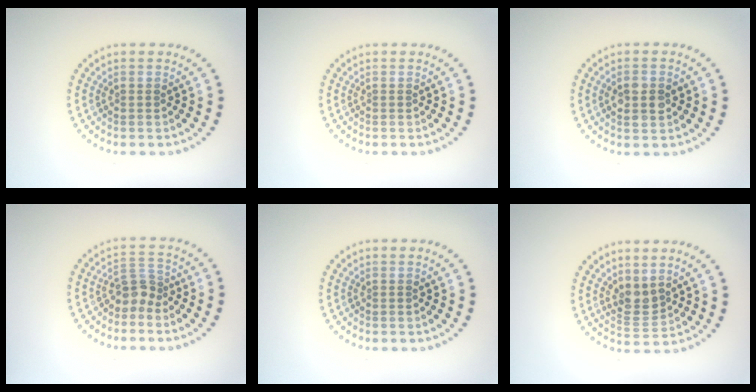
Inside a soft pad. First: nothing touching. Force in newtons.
{"total": 0.0}
{"total": 2.4, "press": 2.4, "slide": 0.1}
{"total": 2.3, "press": 1.8, "slide": 1.6}
{"total": 0.0}
{"total": 2.2, "press": 1.8, "slide": 1.1}